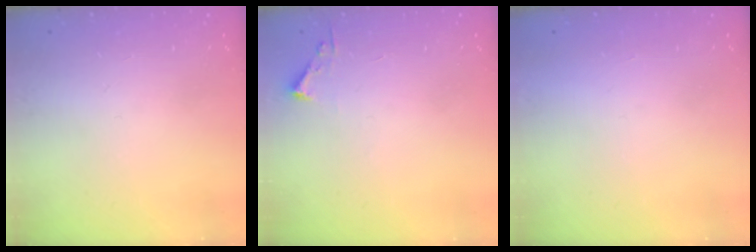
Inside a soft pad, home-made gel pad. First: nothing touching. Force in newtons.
{"total": 2.4, "press": 2.4, "slide": 0.3}
{"total": 1.5, "press": 1.5, "slide": 0.1}